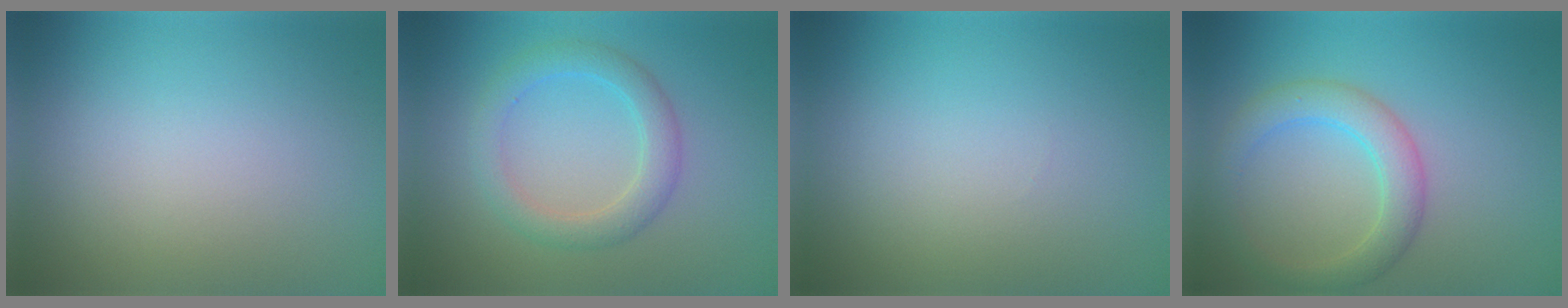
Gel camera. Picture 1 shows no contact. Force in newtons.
{"total": 3.3, "press": 3.3, "slide": 0.1}
{"total": 0.0}
{"total": 3.9, "press": 3.9, "slide": 0.2}